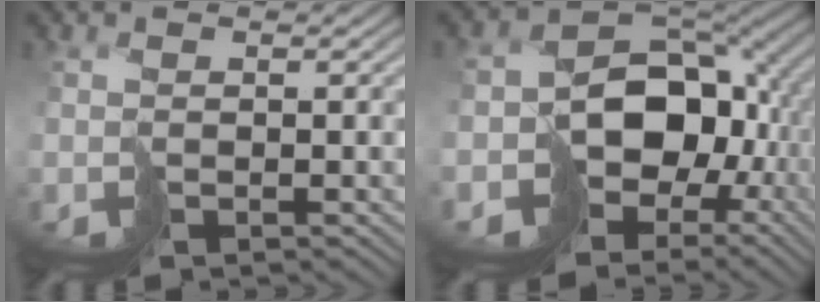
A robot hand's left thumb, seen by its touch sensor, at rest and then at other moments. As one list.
[{"total": 15.6, "force": [-4.1, 12.0, 9.0], "torque": [-0.172, -0.024, -0.059]}]